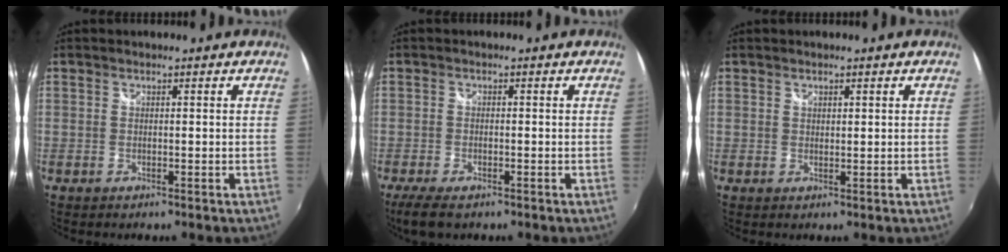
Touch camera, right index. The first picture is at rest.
{"total": 5.1, "force": [-3.5, 1.8, 3.3], "torque": [-0.077, -0.019, -0.061]}
{"total": 0.9, "force": [0.7, 0.5, 0.3], "torque": [0.000, 0.000, 0.011]}